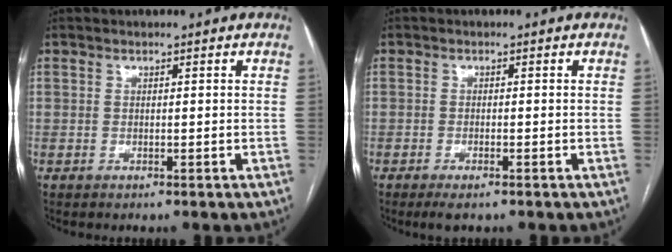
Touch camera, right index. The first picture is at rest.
{"total": 2.6, "force": [-1.8, 0.5, 1.9], "torque": [-0.033, -0.005, -0.028]}